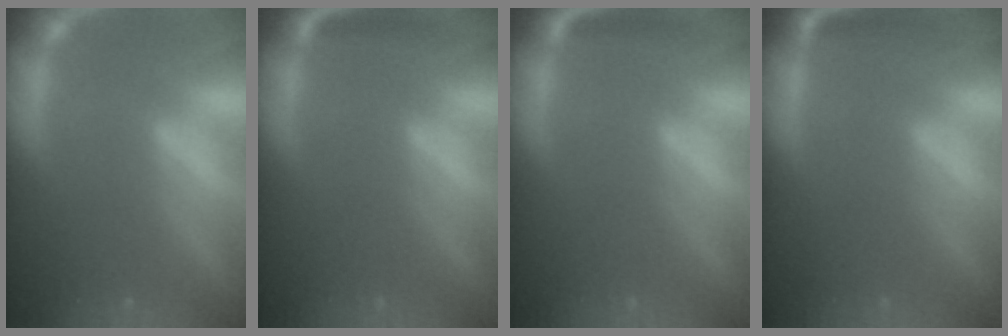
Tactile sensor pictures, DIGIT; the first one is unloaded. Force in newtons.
{"total": 1.9}
{"total": 1.9}
{"total": 3.0}